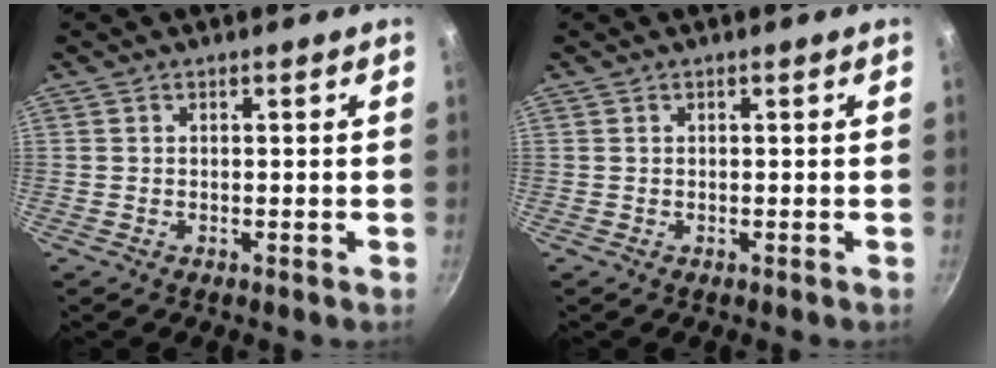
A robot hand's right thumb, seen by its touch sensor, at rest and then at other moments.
{"total": 0.0}